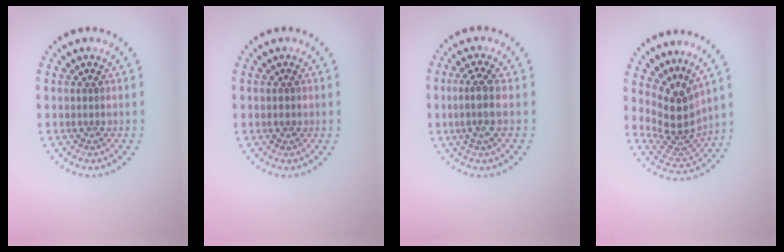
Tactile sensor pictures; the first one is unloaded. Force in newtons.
{"total": 0.9, "press": 0.9, "slide": 0.1}
{"total": 2.4, "press": 2.2, "slide": 1.1}
{"total": 4.2, "press": 2.9, "slide": 3.0}